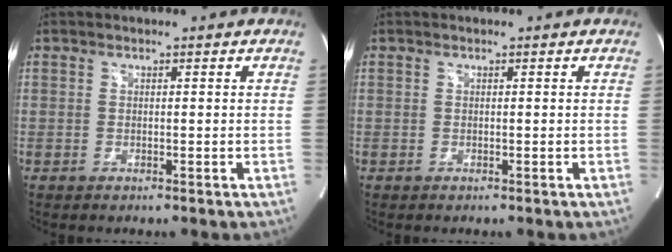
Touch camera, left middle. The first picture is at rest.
{"total": 0.0}